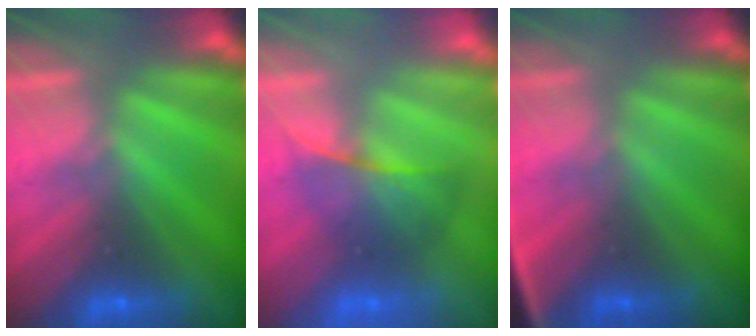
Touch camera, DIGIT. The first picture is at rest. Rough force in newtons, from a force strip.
{"total": 2.1}
{"total": 2.7}